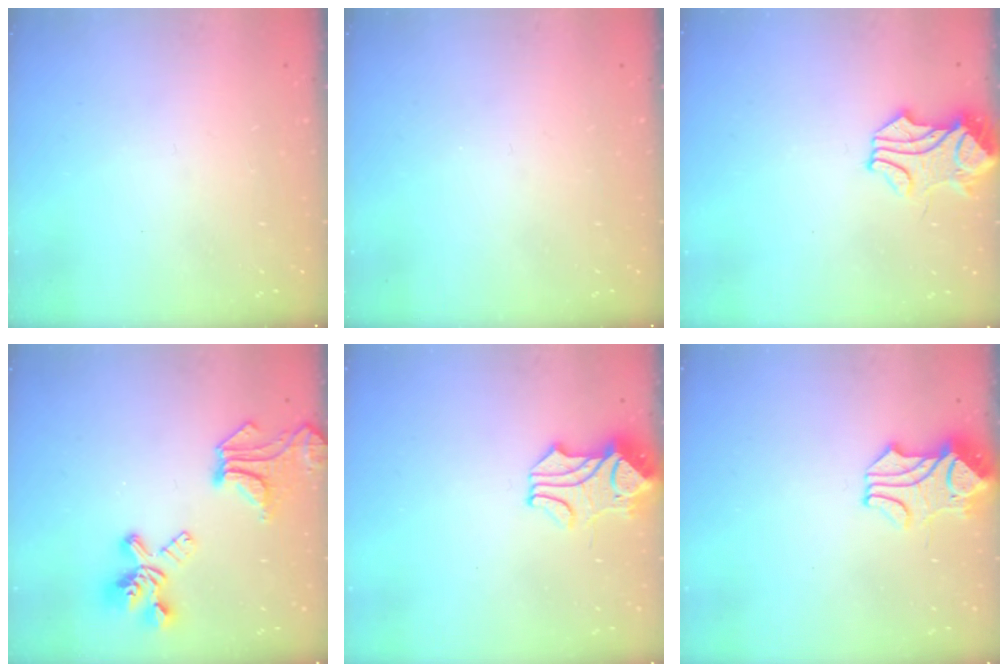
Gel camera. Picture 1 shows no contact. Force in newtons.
{"total": 0.0}
{"total": 1.8, "press": 1.7, "slide": 0.5}
{"total": 10.7, "press": 10.3, "slide": 2.8}
{"total": 2.3, "press": 2.0, "slide": 1.1}
{"total": 2.3, "press": 2.0, "slide": 1.1}